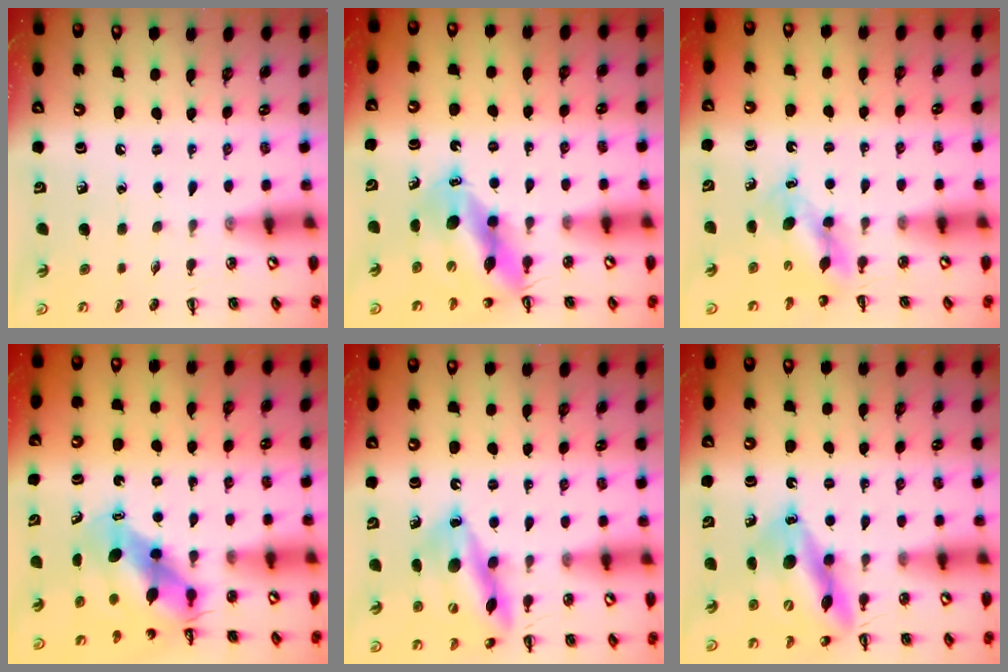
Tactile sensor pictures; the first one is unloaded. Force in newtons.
{"total": 10.2, "press": 9.9, "slide": 2.6}
{"total": 5.0, "press": 5.0, "slide": 0.3}
{"total": 6.4, "press": 6.2, "slide": 1.8}
{"total": 15.6, "press": 15.1, "slide": 4.0}
{"total": 14.1, "press": 13.4, "slide": 4.4}